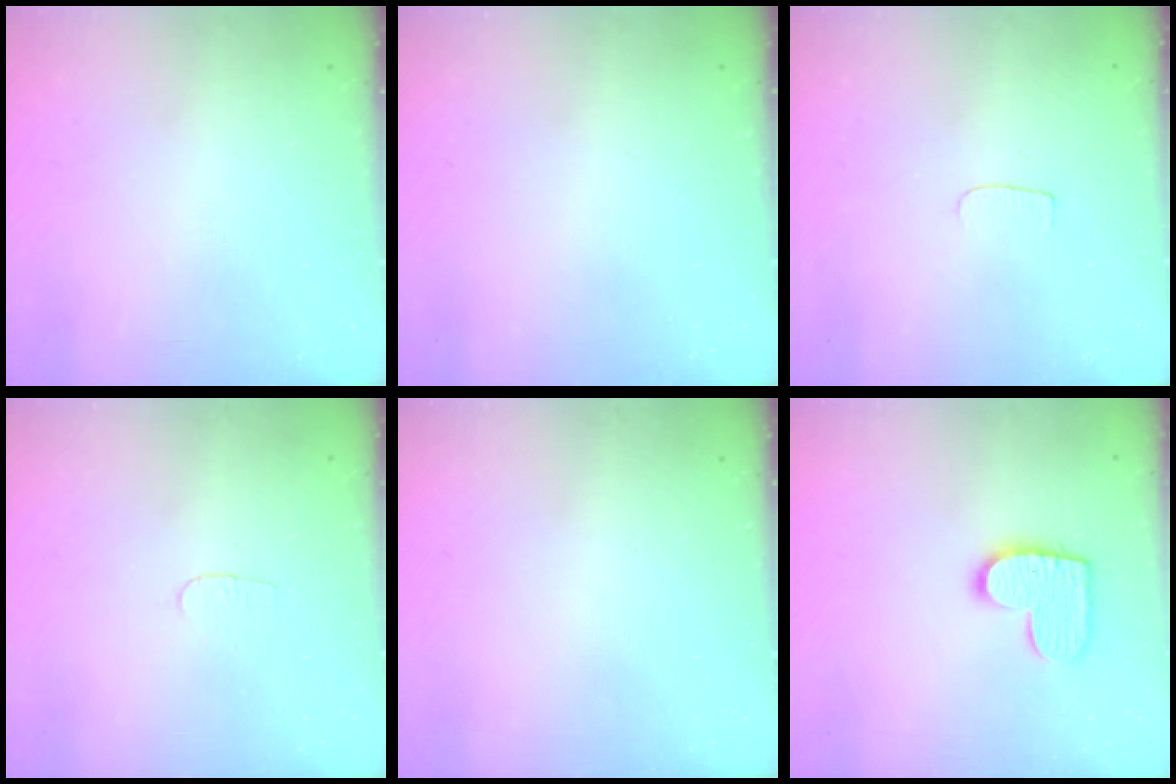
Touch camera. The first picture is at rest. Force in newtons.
{"total": 0.0}
{"total": 3.6, "press": 3.6, "slide": 0.4}
{"total": 2.8, "press": 2.8, "slide": 0.3}
{"total": 0.0}
{"total": 11.2, "press": 11.2, "slide": 0.7}